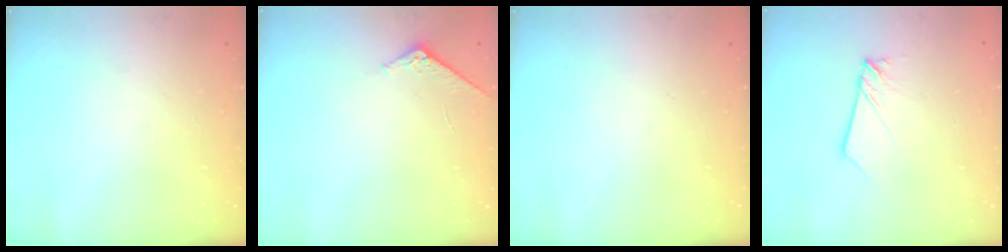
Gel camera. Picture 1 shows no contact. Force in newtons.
{"total": 3.9, "press": 3.9, "slide": 0.5}
{"total": 0.0}
{"total": 2.0, "press": 2.0, "slide": 0.2}